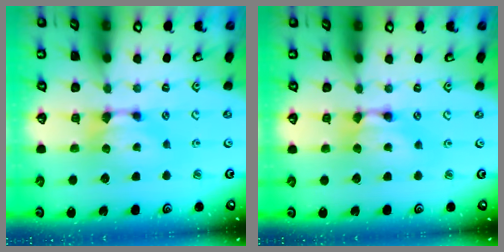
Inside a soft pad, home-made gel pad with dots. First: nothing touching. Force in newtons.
{"total": 1.6, "press": 1.5, "slide": 0.1}